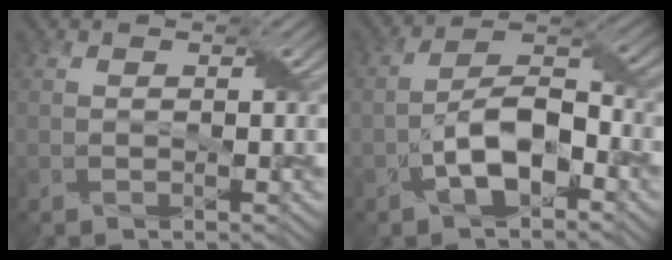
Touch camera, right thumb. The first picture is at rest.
{"total": 8.1, "force": [-3.5, 3.9, 6.2], "torque": [-0.108, 0.011, -0.066]}